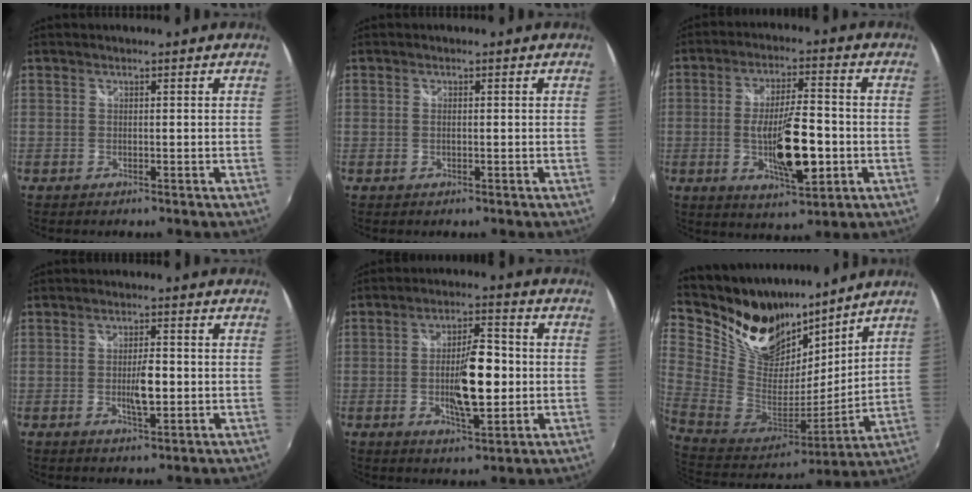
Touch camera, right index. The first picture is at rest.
{"total": 0.8, "force": [0.1, 0.3, 0.7], "torque": [-0.015, 0.000, -0.001]}
{"total": 13.3, "force": [-2.9, 3.5, 12.5], "torque": [-0.222, -0.015, -0.043]}
{"total": 5.0, "force": [-0.7, 1.6, 4.7], "torque": [-0.084, -0.004, -0.011]}
{"total": 11.3, "force": [-1.3, 3.6, 10.7], "torque": [-0.183, -0.001, -0.019]}
{"total": 25.2, "force": [18.9, 12.8, 10.7], "torque": [-0.272, 0.016, 0.343]}